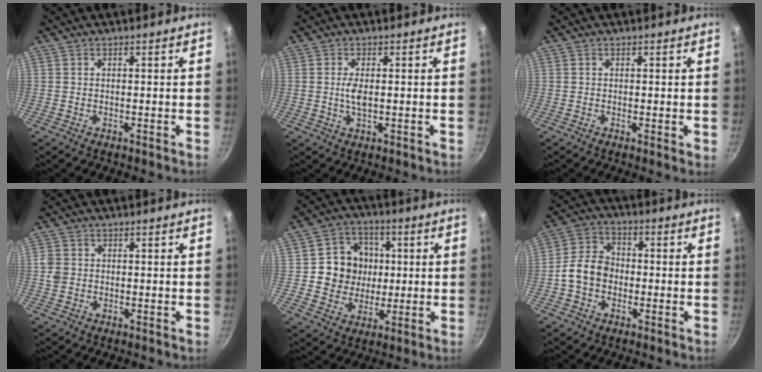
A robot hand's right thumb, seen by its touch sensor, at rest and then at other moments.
{"total": 3.2, "force": [0.1, 1.4, 2.9], "torque": [-0.059, -0.001, 0.002]}
{"total": 0.7, "force": [0.0, 0.1, 0.6], "torque": [-0.009, -0.004, -0.003]}
{"total": 2.7, "force": [-0.1, 2.4, 1.2], "torque": [-0.017, 0.005, -0.003]}
{"total": 11.0, "force": [0.9, 10.2, 4.0], "torque": [-0.025, 0.008, 0.011]}
{"total": 8.0, "force": [-1.6, 6.3, 4.6], "torque": [-0.058, 0.027, -0.043]}